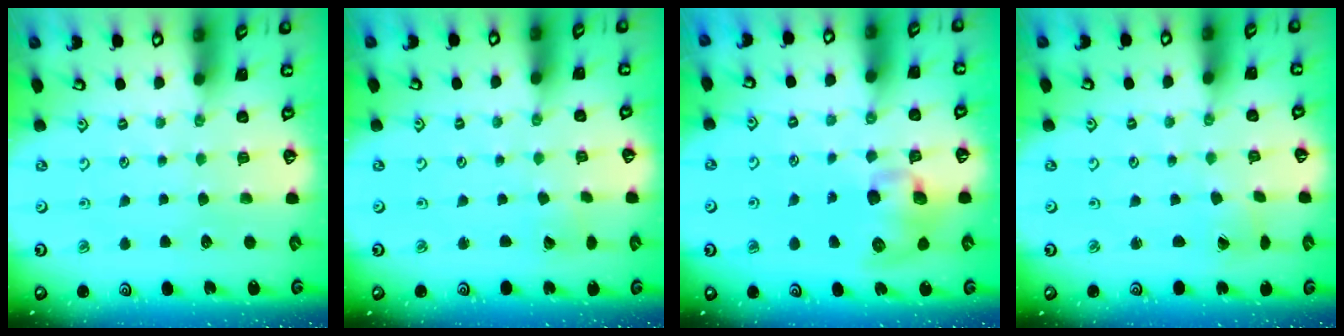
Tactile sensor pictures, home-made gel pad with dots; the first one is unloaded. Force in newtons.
{"total": 2.7, "press": 2.7, "slide": 0.2}
{"total": 10.7, "press": 10.6, "slide": 1.7}
{"total": 1.1, "press": 1.1, "slide": 0.0}